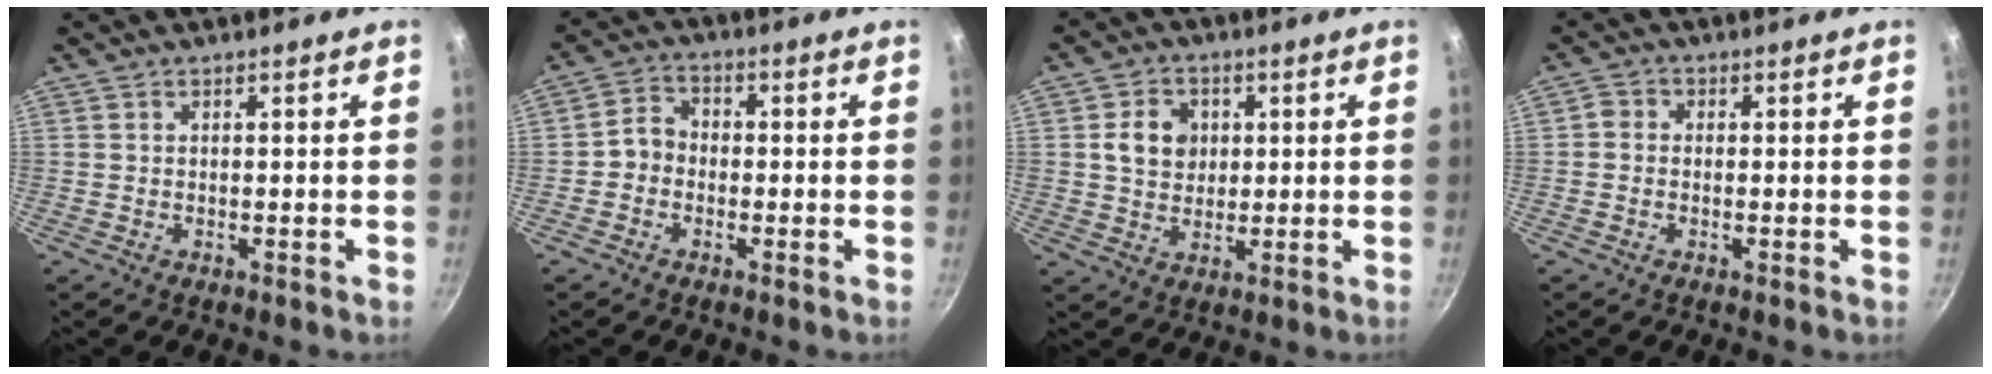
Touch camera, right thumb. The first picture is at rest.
{"total": 4.3, "force": [-1.0, 3.6, 2.0], "torque": [-0.015, 0.019, -0.031]}
{"total": 7.4, "force": [1.4, 6.2, 3.7], "torque": [-0.037, 0.003, 0.020]}
{"total": 1.7, "force": [-0.4, 1.5, 0.8], "torque": [-0.019, 0.008, -0.014]}